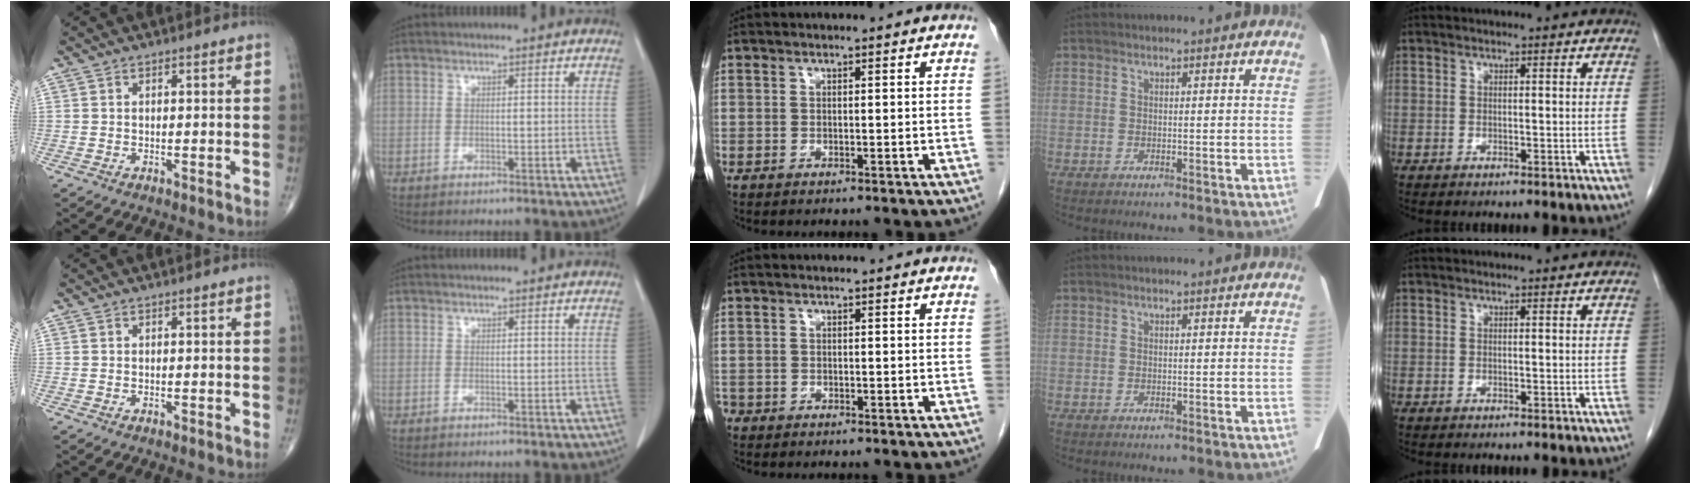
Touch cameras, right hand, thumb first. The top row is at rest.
{"middle": {"total": 1.8, "force": [-1.3, 1.2, 0.3], "torque": [-0.011, 0.000, -0.025]}}